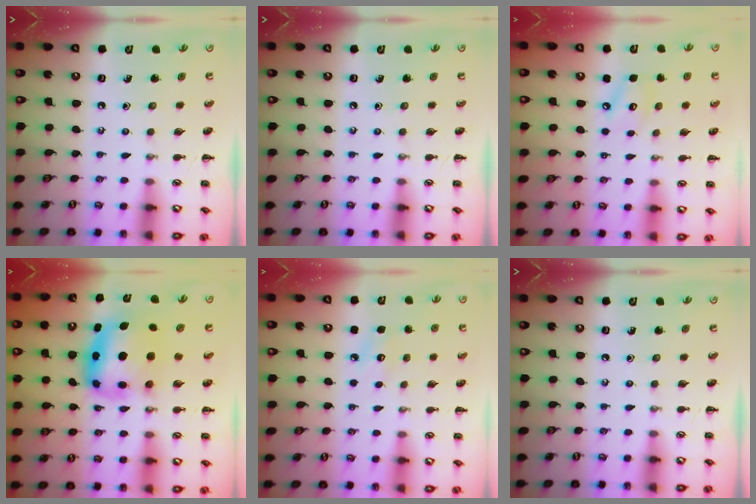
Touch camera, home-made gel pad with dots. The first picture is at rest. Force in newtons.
{"total": 0.0}
{"total": 5.4, "press": 5.3, "slide": 0.8}
{"total": 6.6, "press": 6.4, "slide": 1.6}
{"total": 7.3, "press": 7.0, "slide": 2.0}
{"total": 0.0}